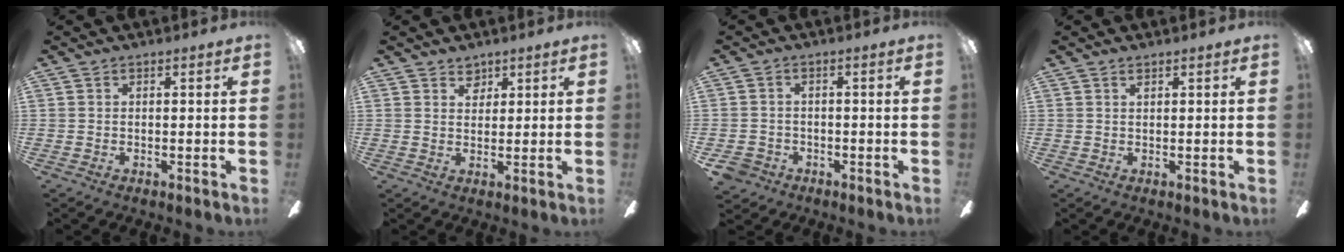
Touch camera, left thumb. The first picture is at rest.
{"total": 3.9, "force": [3.0, 2.3, 0.9], "torque": [-0.002, -0.014, 0.052]}
{"total": 4.0, "force": [-2.5, 3.0, 1.0], "torque": [-0.034, 0.008, -0.049]}
{"total": 1.0, "force": [0.7, 0.4, 0.6], "torque": [-0.013, 0.001, 0.013]}